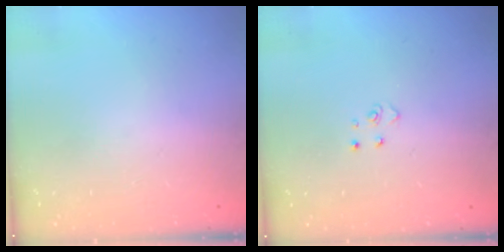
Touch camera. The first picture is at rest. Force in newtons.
{"total": 2.6, "press": 2.6, "slide": 0.3}